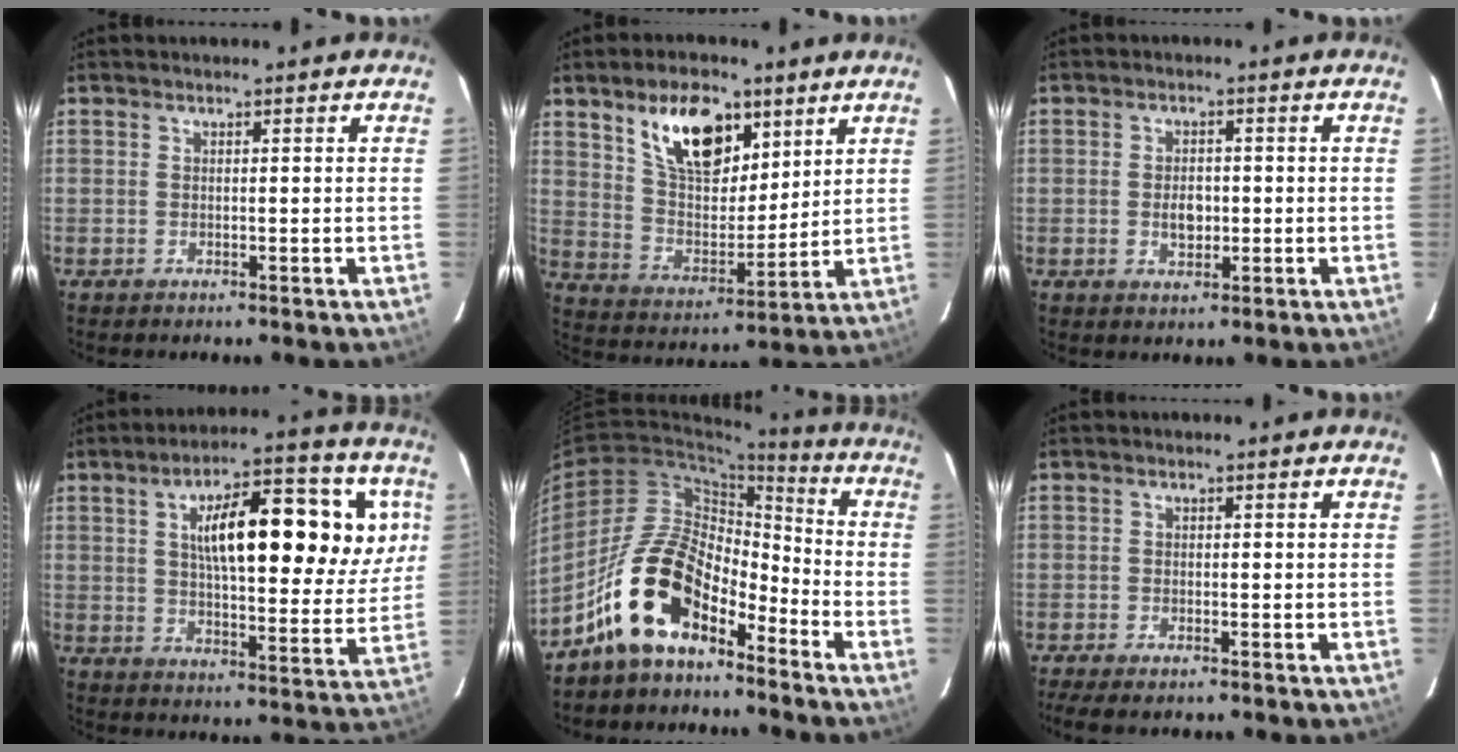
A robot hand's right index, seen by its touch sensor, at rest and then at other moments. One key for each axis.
{"total": 15.1, "fx": 8.5, "fy": 7.8, "fz": 9.8, "tx": -0.161, "ty": 0.009, "tz": 0.160}
{"total": 3.8, "fx": -0.6, "fy": 2.6, "fz": 2.8, "tx": -0.049, "ty": 0.002, "tz": -0.007}
{"total": 21.1, "fx": 6.9, "fy": 7.6, "fz": 18.5, "tx": -0.284, "ty": 0.023, "tz": 0.106}
{"total": 14.4, "fx": -9.9, "fy": 6.5, "fz": 8.3, "tx": -0.154, "ty": 0.020, "tz": -0.190}
{"total": 4.5, "fx": -3.5, "fy": 1.2, "fz": 2.5, "tx": -0.064, "ty": -0.019, "tz": -0.065}